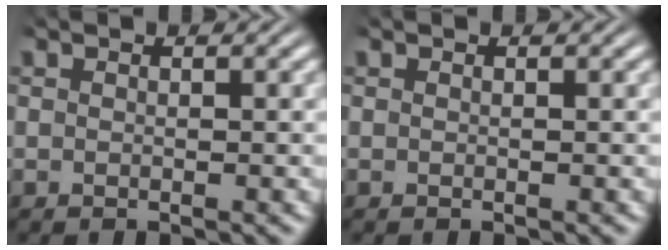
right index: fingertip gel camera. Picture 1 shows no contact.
{"total": 0.0}